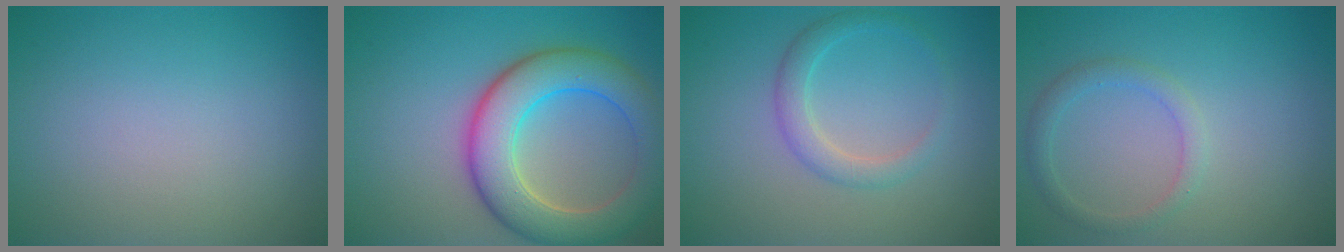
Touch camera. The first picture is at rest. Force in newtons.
{"total": 8.0, "press": 8.0, "slide": 0.4}
{"total": 2.2, "press": 2.2, "slide": 0.1}
{"total": 1.8, "press": 1.8, "slide": 0.1}